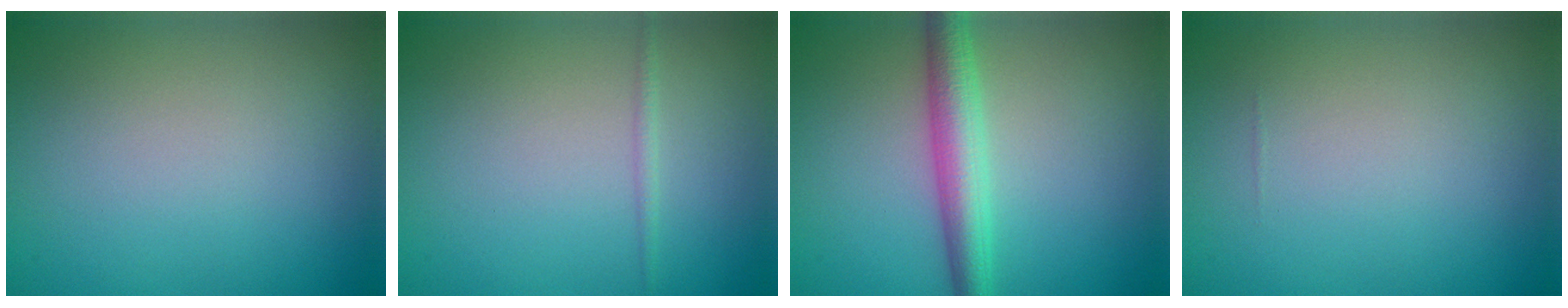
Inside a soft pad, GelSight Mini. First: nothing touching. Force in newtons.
{"total": 0.8, "press": 0.8, "slide": 0.1}
{"total": 4.3, "press": 4.3, "slide": 0.1}
{"total": 0.0}